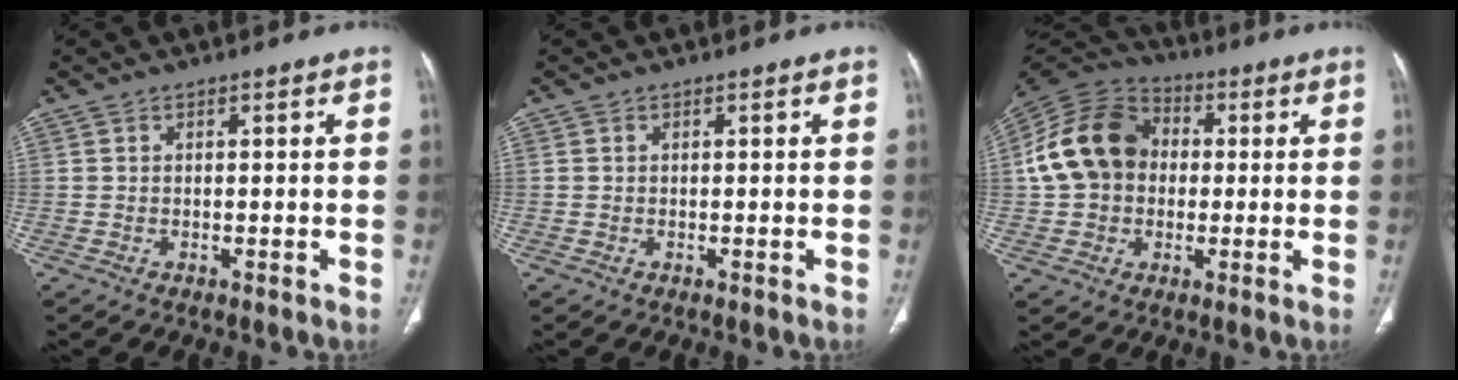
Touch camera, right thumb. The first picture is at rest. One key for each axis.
{"total": 0.0}
{"total": 15.8, "fx": 1.0, "fy": 12.7, "fz": 9.3, "tx": -0.164, "ty": 0.031, "tz": 0.009}